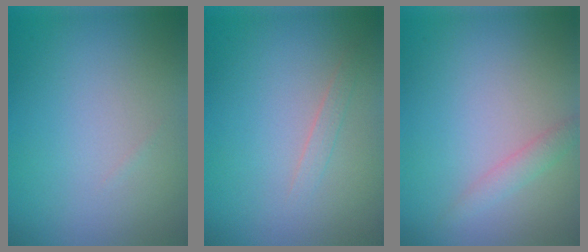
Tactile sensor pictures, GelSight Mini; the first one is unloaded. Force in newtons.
{"total": 0.8, "press": 0.8, "slide": 0.1}
{"total": 1.5, "press": 1.5, "slide": 0.0}